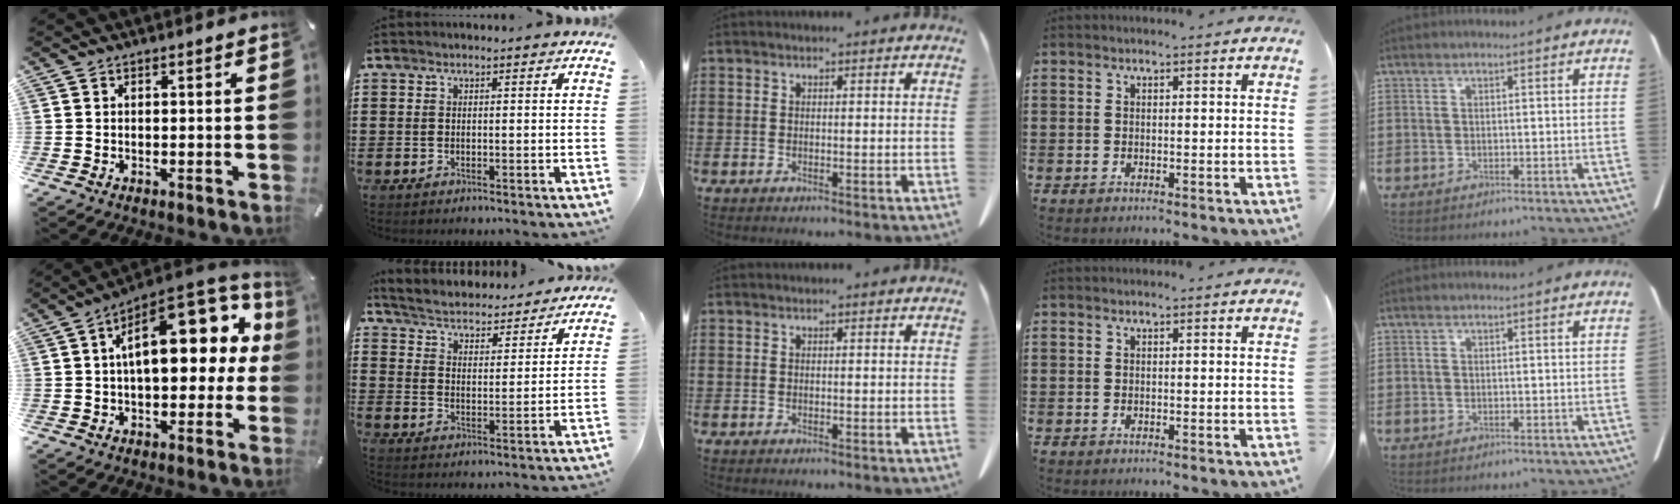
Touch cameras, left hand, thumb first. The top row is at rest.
{"thumb": {"total": 20.8, "force": [5.4, 10.7, 17.0], "torque": [-0.237, -0.029, 0.089]}, "index": {"total": 3.6, "force": [3.6, -0.1, 0.2], "torque": [-0.027, -0.032, 0.053]}}